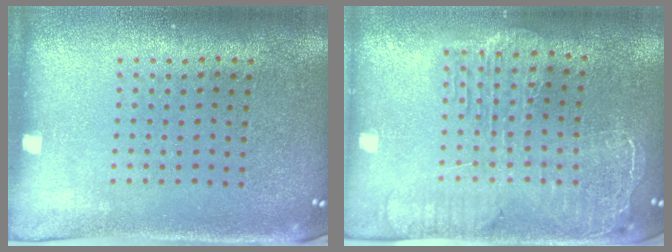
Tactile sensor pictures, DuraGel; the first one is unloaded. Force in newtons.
{"total": 2.5, "press": 2.2, "slide": 1.2}